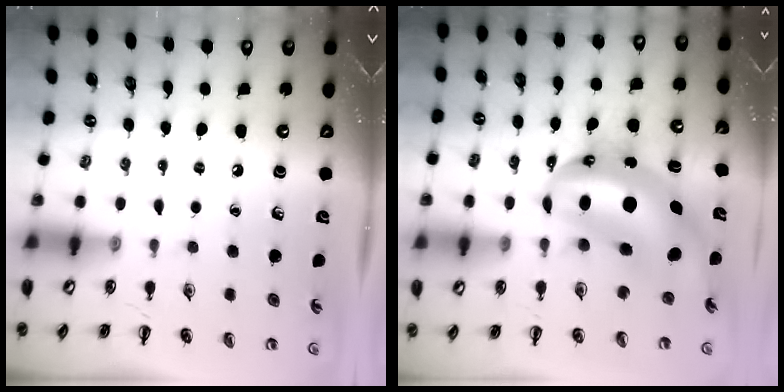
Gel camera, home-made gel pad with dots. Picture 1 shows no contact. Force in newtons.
{"total": 12.6, "press": 12.1, "slide": 3.4}